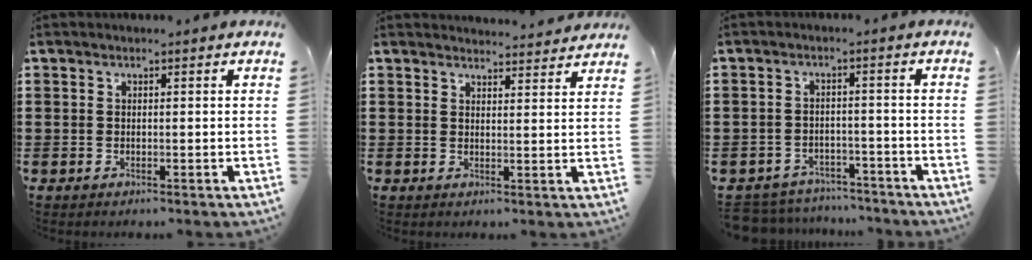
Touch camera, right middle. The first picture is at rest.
{"total": 2.8, "force": [2.8, 0.0, -0.2], "torque": [0.004, -0.012, 0.051]}
{"total": 4.2, "force": [-4.2, 0.7, -0.1], "torque": [-0.013, 0.003, -0.090]}